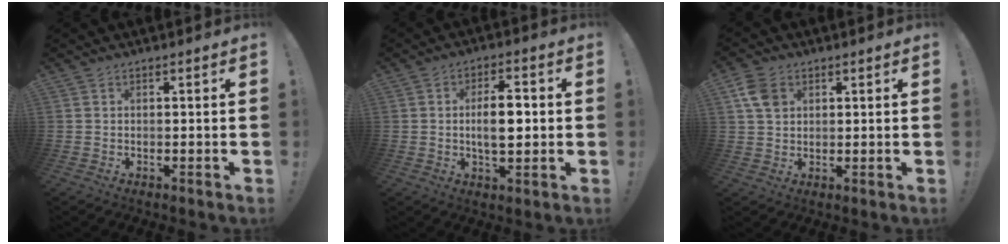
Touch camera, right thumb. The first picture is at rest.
{"total": 8.8, "force": [-0.1, 4.2, 7.7], "torque": [-0.133, 0.005, -0.009]}
{"total": 6.9, "force": [2.5, 5.1, 3.8], "torque": [-0.068, 0.001, 0.051]}